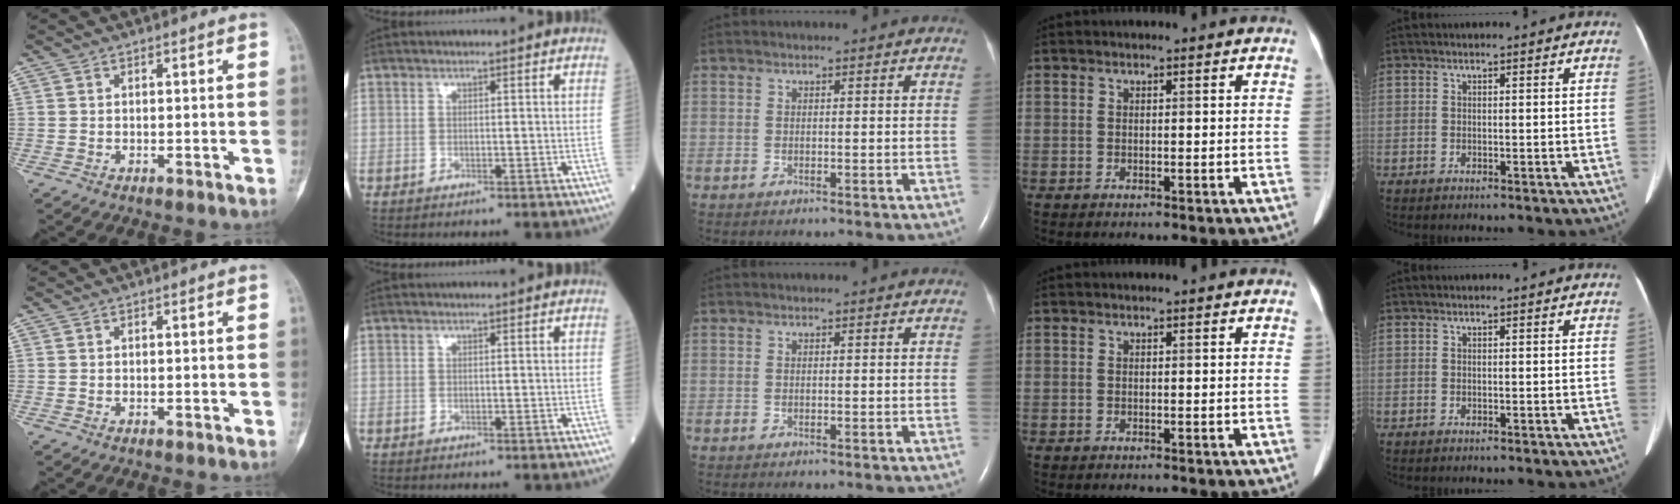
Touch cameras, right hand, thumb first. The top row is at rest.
{}